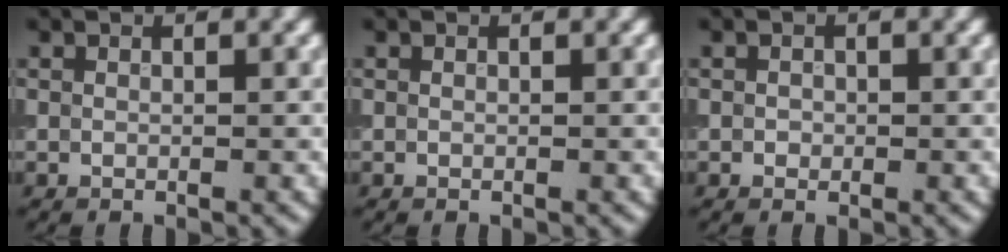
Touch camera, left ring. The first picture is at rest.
{"total": 0.0}
{"total": 0.6, "force": [-0.1, 0.6, 0.3], "torque": [-0.001, -0.002, -0.005]}